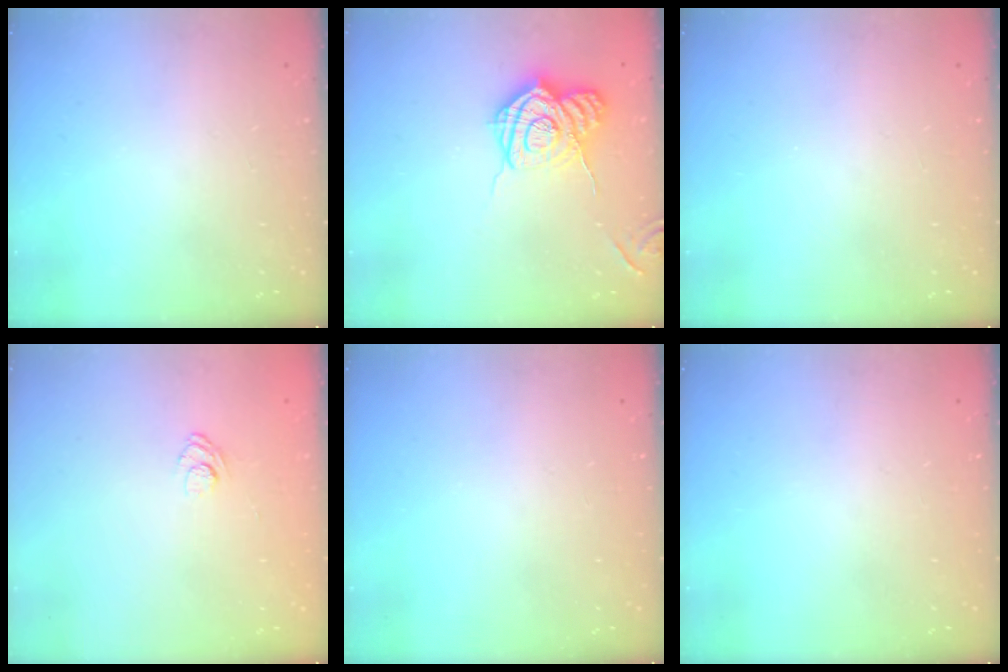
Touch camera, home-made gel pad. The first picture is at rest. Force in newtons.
{"total": 15.8, "press": 15.8, "slide": 0.8}
{"total": 0.0}
{"total": 3.8, "press": 3.5, "slide": 1.4}
{"total": 0.0}
{"total": 0.0}